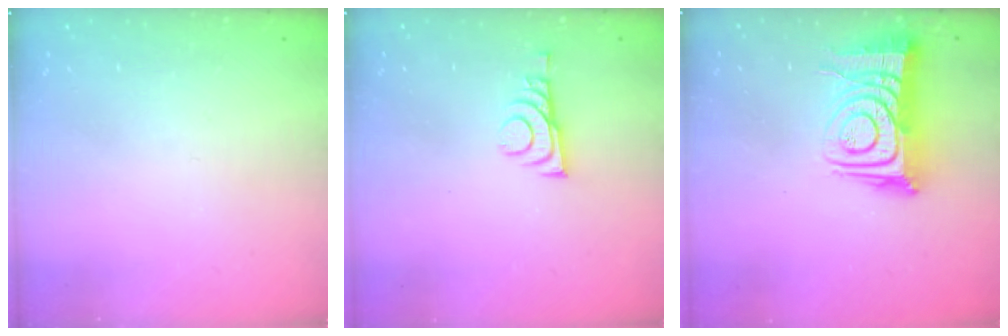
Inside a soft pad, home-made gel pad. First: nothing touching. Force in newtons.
{"total": 6.8, "press": 6.8, "slide": 0.7}
{"total": 13.7, "press": 13.6, "slide": 1.1}